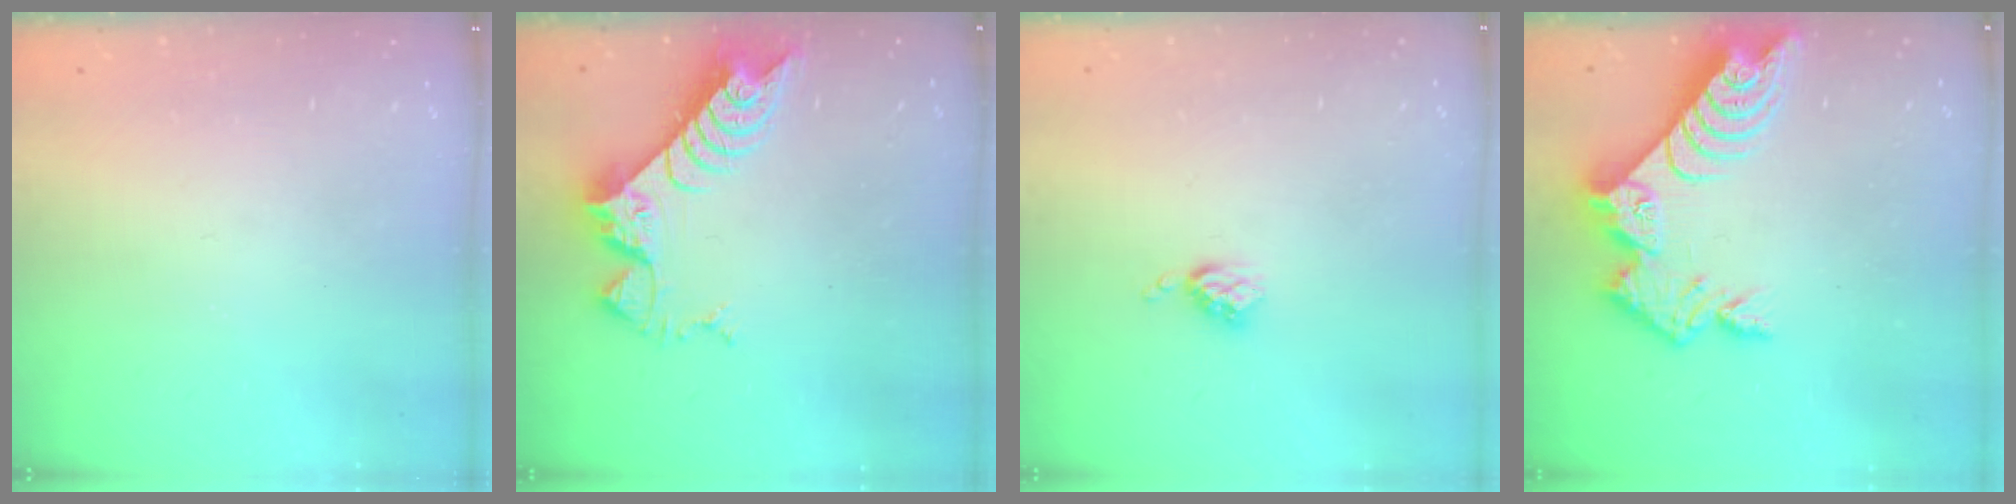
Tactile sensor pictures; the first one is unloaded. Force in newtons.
{"total": 8.5, "press": 8.5, "slide": 0.8}
{"total": 3.6, "press": 3.6, "slide": 0.4}
{"total": 12.8, "press": 12.8, "slide": 1.0}